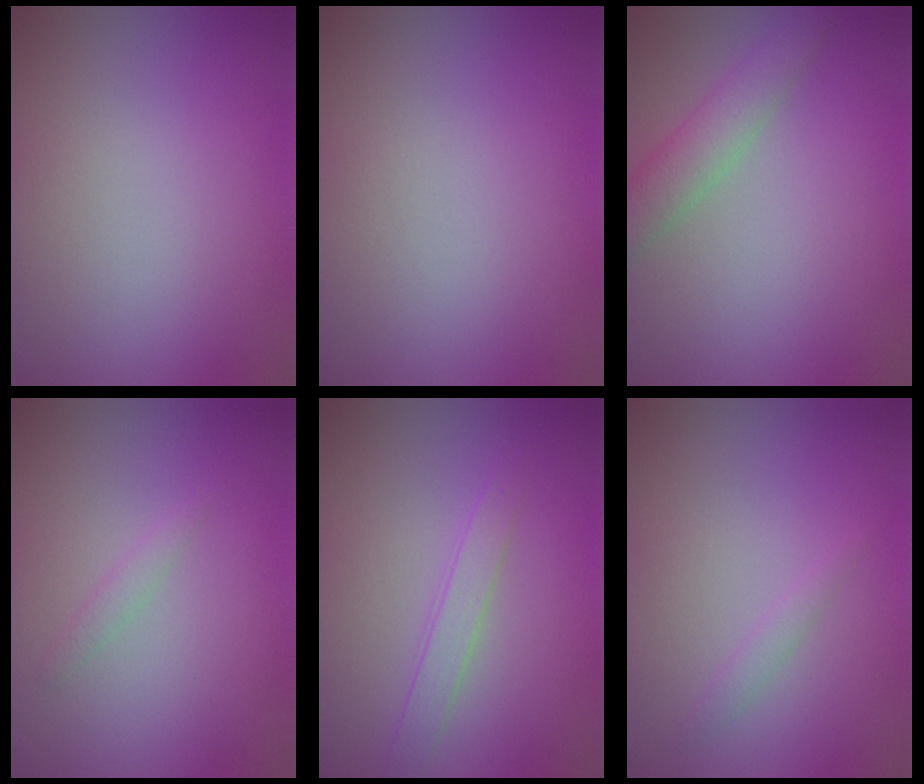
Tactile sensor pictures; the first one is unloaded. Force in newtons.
{"total": 0.0}
{"total": 2.9, "press": 2.9, "slide": 0.1}
{"total": 0.8, "press": 0.8, "slide": 0.1}
{"total": 1.7, "press": 1.7, "slide": 0.1}
{"total": 0.9, "press": 0.9, "slide": 0.1}